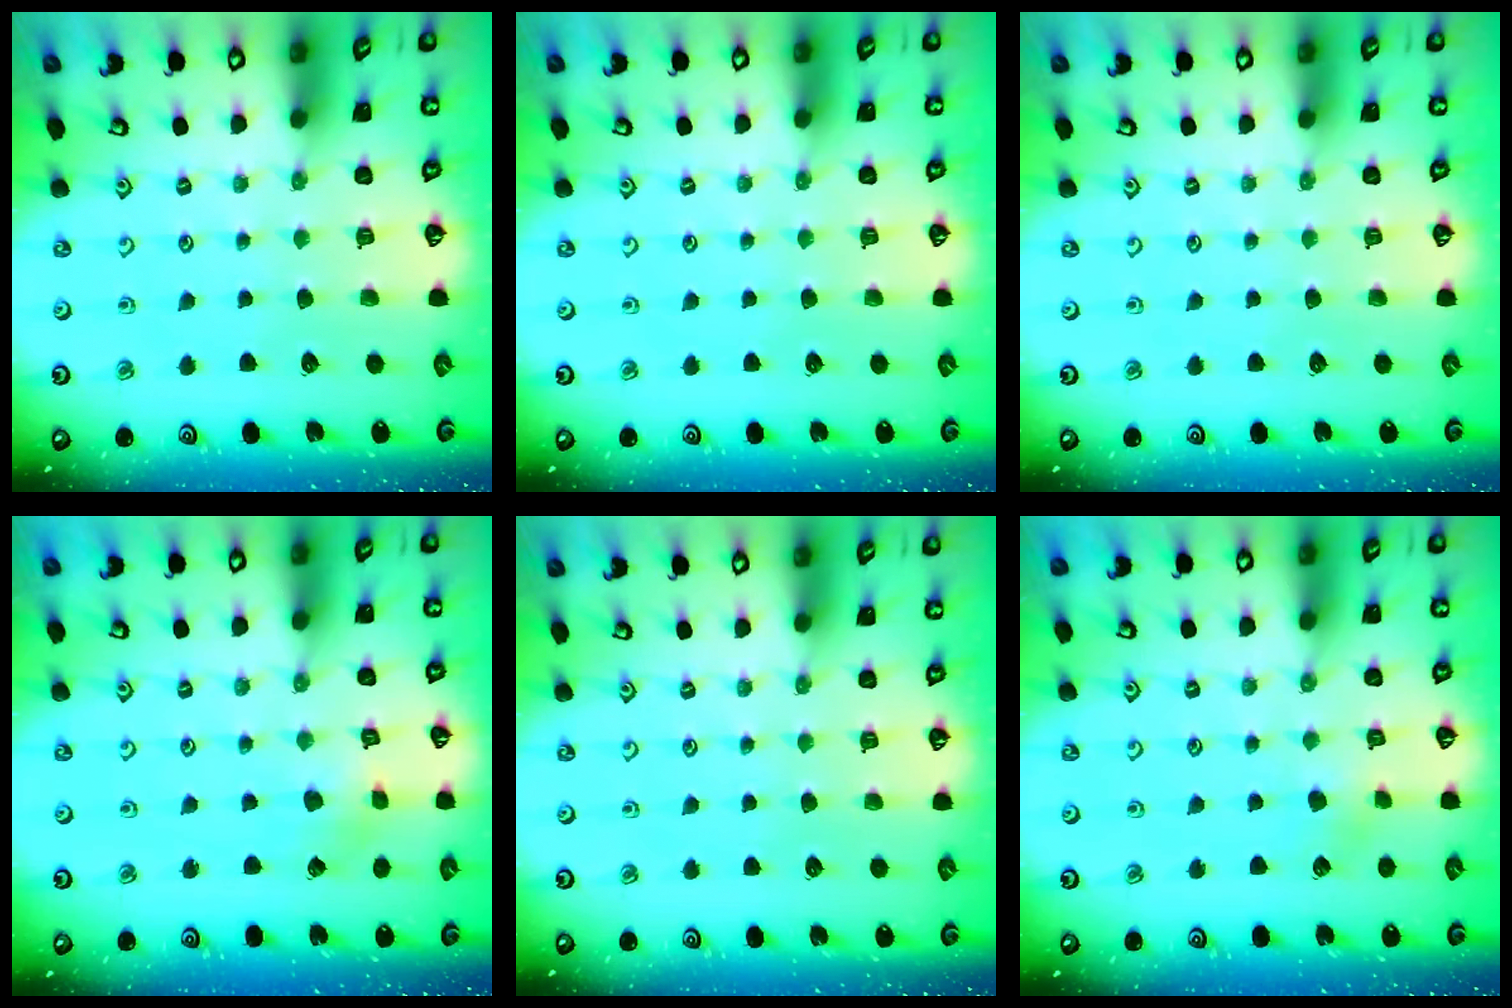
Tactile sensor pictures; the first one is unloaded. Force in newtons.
{"total": 0.0}
{"total": 0.0}
{"total": 2.6, "press": 2.6, "slide": 0.2}
{"total": 0.0}
{"total": 3.0, "press": 3.0, "slide": 0.3}